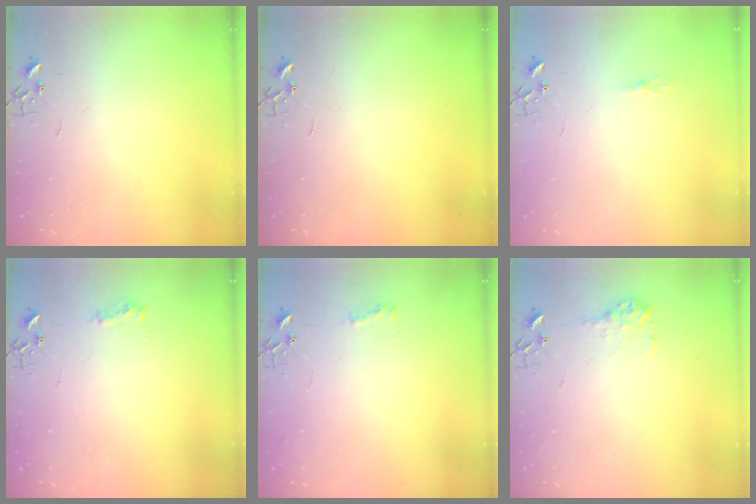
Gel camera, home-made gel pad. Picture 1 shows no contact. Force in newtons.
{"total": 0.0}
{"total": 4.7, "press": 4.6, "slide": 0.6}
{"total": 7.9, "press": 7.9, "slide": 0.6}
{"total": 7.8, "press": 7.8, "slide": 0.3}
{"total": 9.3, "press": 9.3, "slide": 0.3}